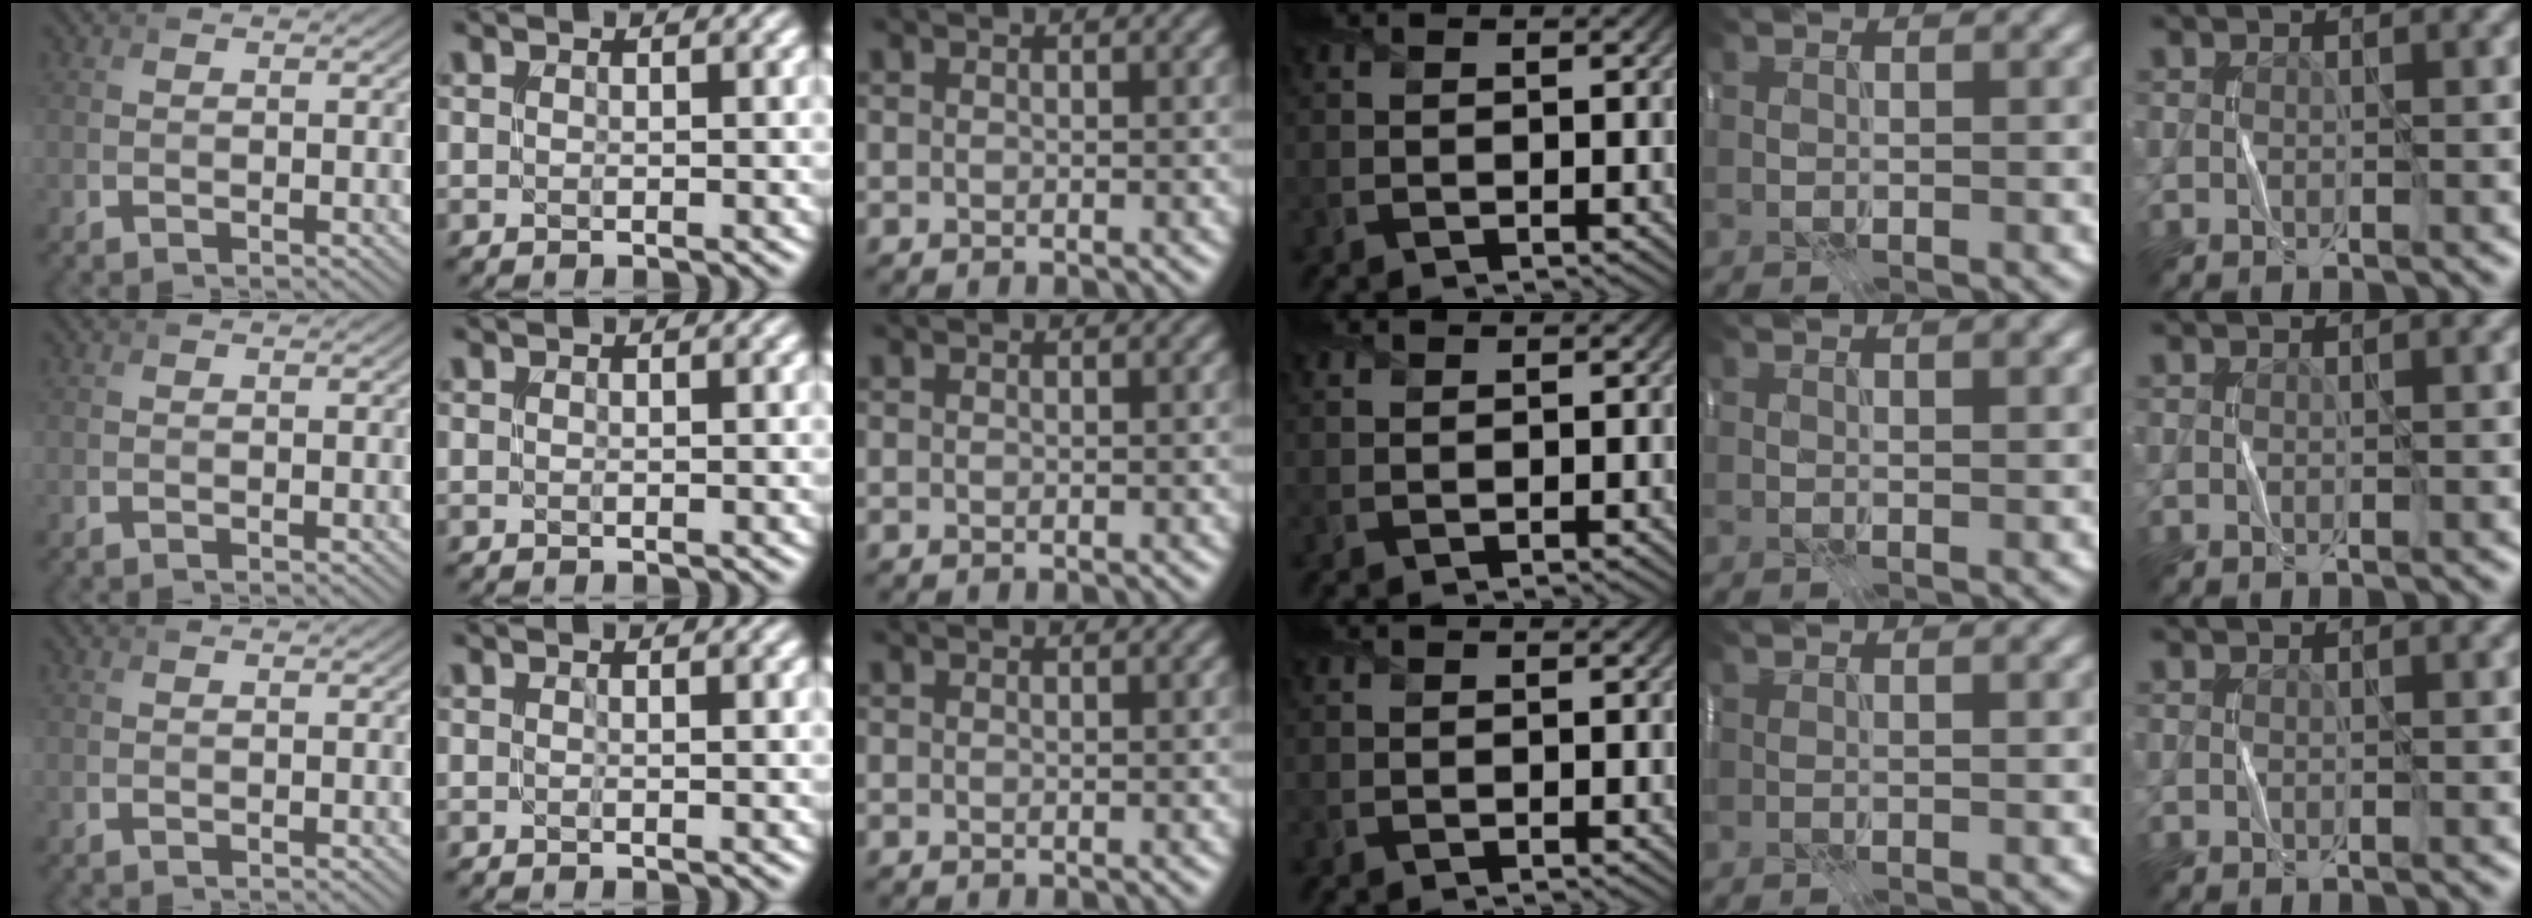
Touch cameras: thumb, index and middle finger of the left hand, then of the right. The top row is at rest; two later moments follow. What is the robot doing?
{"motion": "fold", "object": "scarf"}